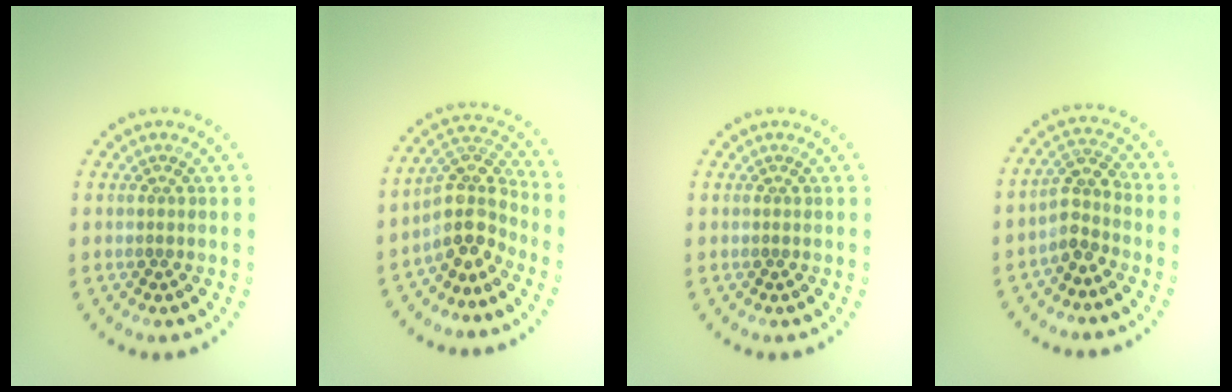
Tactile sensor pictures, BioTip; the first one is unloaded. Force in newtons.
{"total": 4.1, "press": 3.1, "slide": 2.6}
{"total": 0.0}
{"total": 2.7, "press": 2.0, "slide": 1.8}